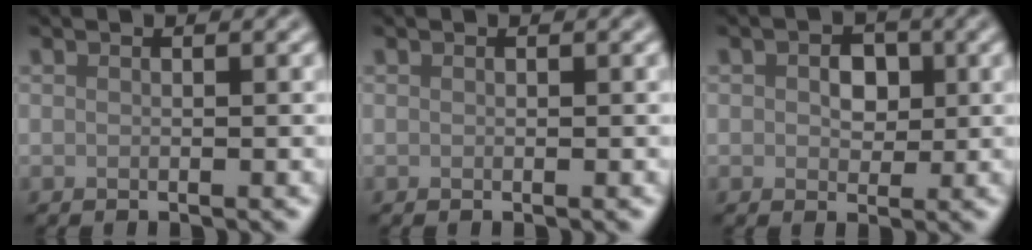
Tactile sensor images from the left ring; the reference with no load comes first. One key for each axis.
{"total": 0.0}
{"total": 2.6, "fx": 0.4, "fy": 1.9, "fz": 1.7, "tx": -0.030, "ty": 0.001, "tz": 0.001}